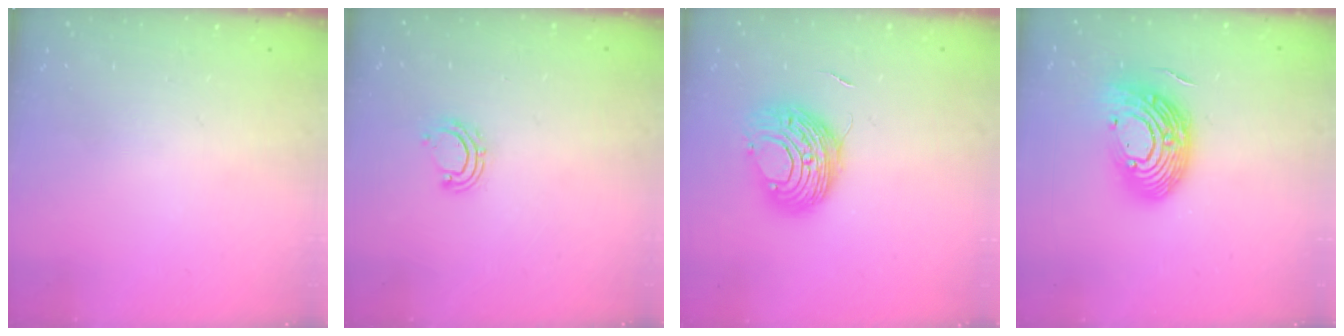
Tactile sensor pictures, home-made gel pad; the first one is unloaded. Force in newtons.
{"total": 6.5, "press": 6.5, "slide": 0.4}
{"total": 10.4, "press": 10.4, "slide": 0.5}
{"total": 16.1, "press": 16.0, "slide": 1.3}